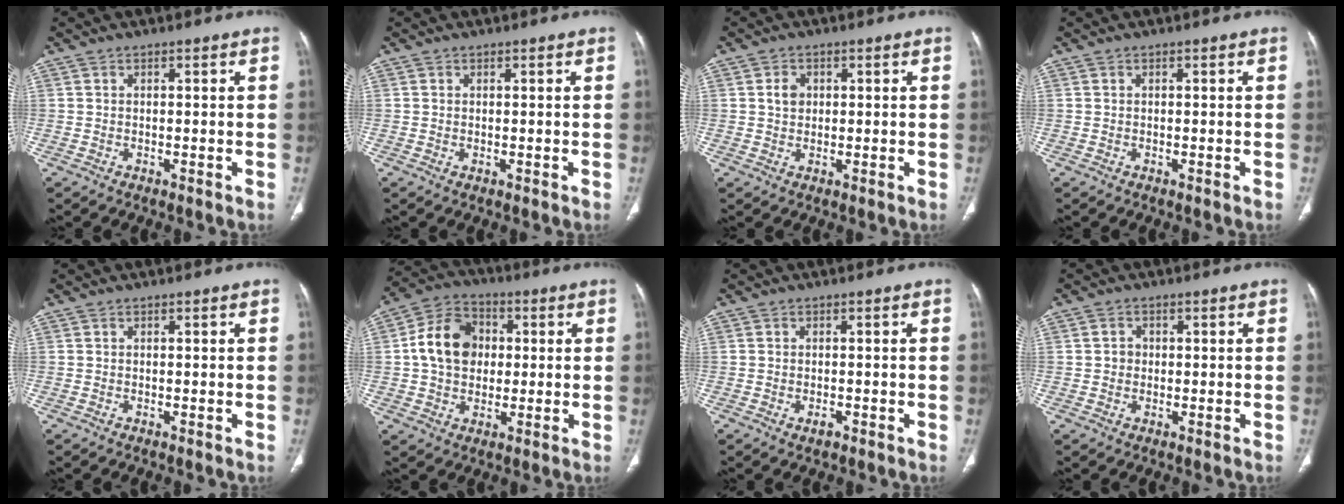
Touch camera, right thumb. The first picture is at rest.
{"total": 0.0}
{"total": 2.8, "force": [0.6, 2.3, 1.5], "torque": [-0.016, 0.002, 0.011]}
{"total": 0.0}
{"total": 0.0}
{"total": 12.4, "force": [1.2, 9.7, 7.6], "torque": [-0.115, 0.019, 0.013]}
{"total": 1.4, "force": [-0.7, 0.8, 1.0], "torque": [-0.016, 0.001, -0.009]}
{"total": 2.0, "force": [0.0, 1.8, 0.8], "torque": [-0.003, 0.006, 0.000]}